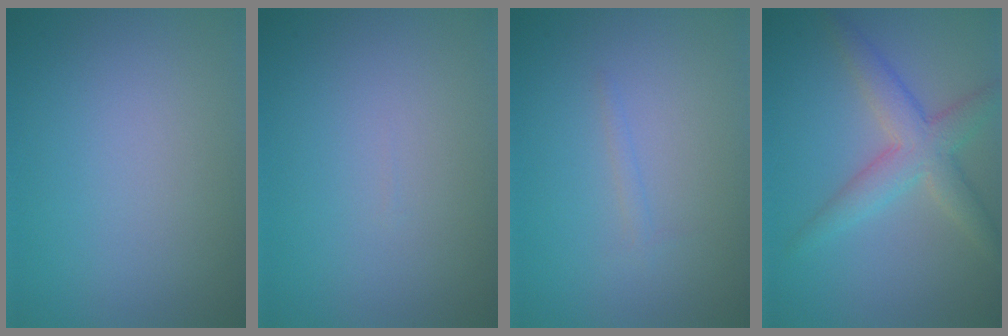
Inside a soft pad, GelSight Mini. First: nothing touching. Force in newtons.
{"total": 0.0}
{"total": 0.7, "press": 0.7, "slide": 0.1}
{"total": 4.3, "press": 4.3, "slide": 0.1}